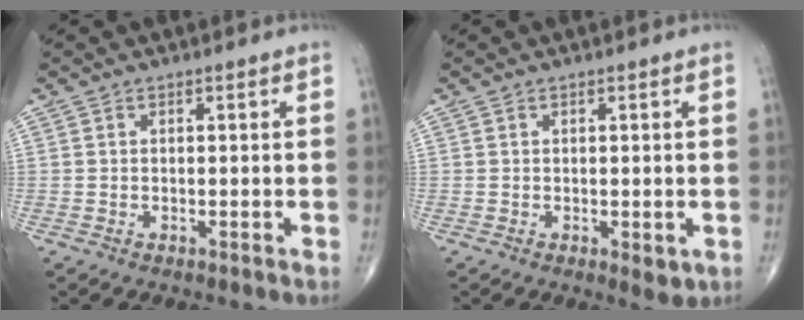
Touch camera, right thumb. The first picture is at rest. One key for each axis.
{"total": 2.4, "fx": -0.4, "fy": 1.1, "fz": 2.1, "tx": -0.020, "ty": -0.006, "tz": -0.003}